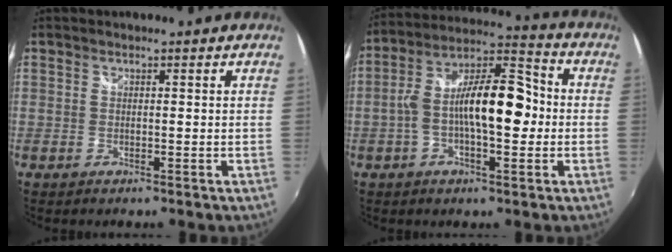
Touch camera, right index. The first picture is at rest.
{"total": 13.7, "force": [-1.2, 5.2, 12.6], "torque": [-0.226, 0.026, -0.026]}